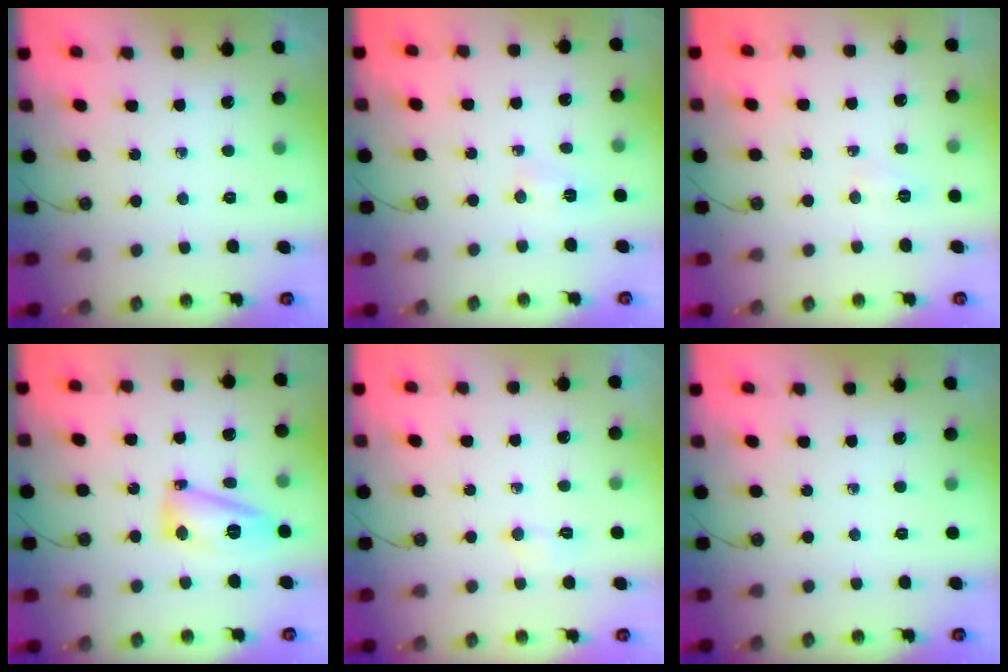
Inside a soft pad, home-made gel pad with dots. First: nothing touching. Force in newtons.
{"total": 6.8, "press": 2.6, "slide": 6.3}
{"total": 8.6, "press": 4.2, "slide": 7.6}
{"total": 13.0, "press": 13.0, "slide": 1.2}
{"total": 2.7, "press": 2.6, "slide": 0.5}
{"total": 0.0}